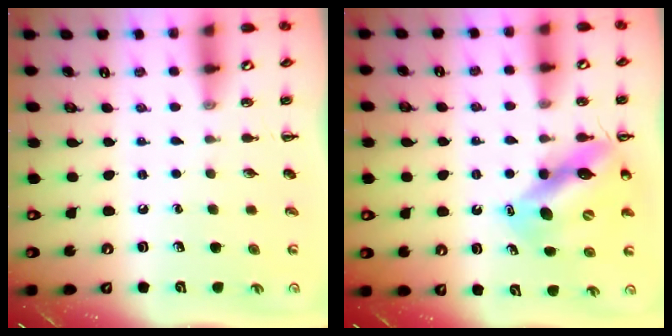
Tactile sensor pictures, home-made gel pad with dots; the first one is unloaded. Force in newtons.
{"total": 11.8, "press": 11.3, "slide": 3.3}